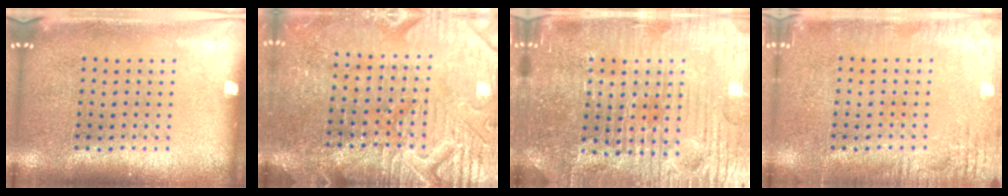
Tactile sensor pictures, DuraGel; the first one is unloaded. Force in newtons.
{"total": 4.1, "press": 3.9, "slide": 1.4}
{"total": 5.3, "press": 5.0, "slide": 1.5}
{"total": 2.5, "press": 2.5, "slide": 0.2}